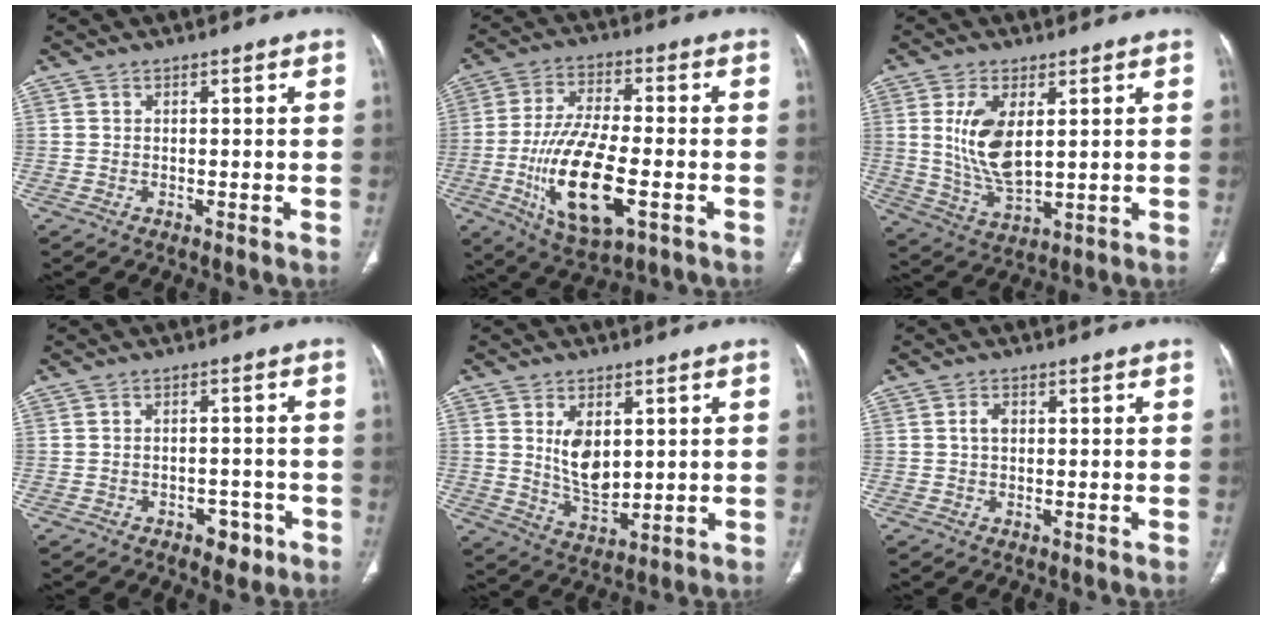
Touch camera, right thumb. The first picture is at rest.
{"total": 17.2, "force": [-4.8, 6.8, 15.0], "torque": [-0.289, 0.004, -0.077]}
{"total": 11.0, "force": [2.5, 5.3, 9.3], "torque": [-0.183, -0.022, 0.059]}
{"total": 4.1, "force": [-2.3, 2.6, 2.1], "torque": [-0.012, 0.017, -0.027]}
{"total": 8.6, "force": [2.0, 5.0, 6.6], "torque": [-0.097, -0.022, 0.051]}
{"total": 1.9, "force": [0.3, 1.2, 1.4], "torque": [-0.025, 0.005, 0.004]}